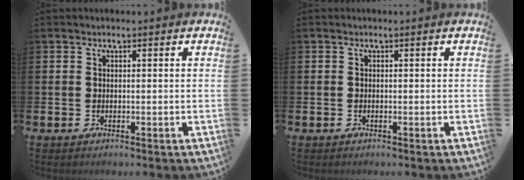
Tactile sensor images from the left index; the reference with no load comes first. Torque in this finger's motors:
{"motor_torque": [0.01, 0.08, -0.03, 0.01]}